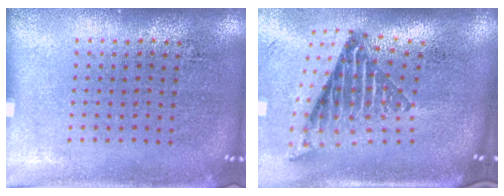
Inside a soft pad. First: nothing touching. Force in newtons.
{"total": 1.9, "press": 1.3, "slide": 1.5}